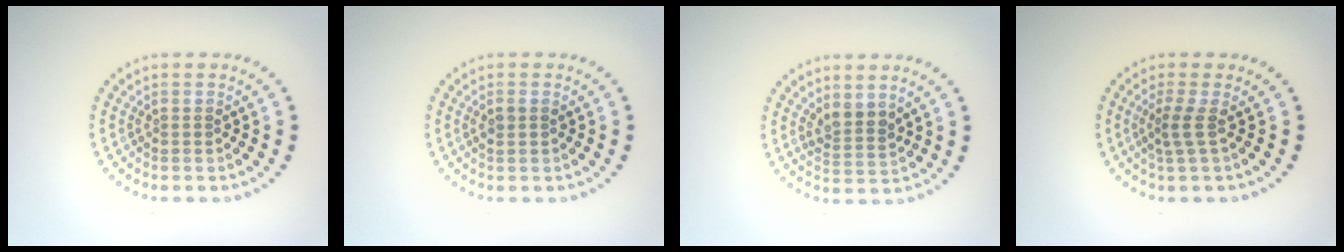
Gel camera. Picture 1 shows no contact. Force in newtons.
{"total": 1.0, "press": 0.9, "slide": 0.3}
{"total": 2.2, "press": 1.8, "slide": 1.3}
{"total": 1.9, "press": 1.2, "slide": 1.5}